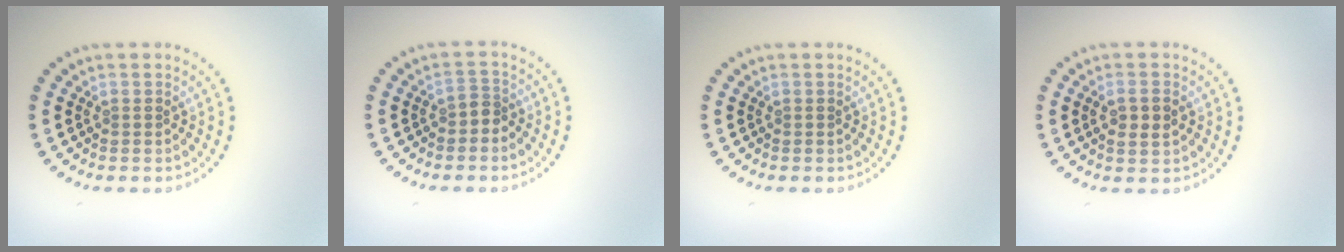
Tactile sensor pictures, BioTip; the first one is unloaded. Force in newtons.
{"total": 1.4, "press": 1.0, "slide": 0.9}
{"total": 0.0}
{"total": 2.1, "press": 2.0, "slide": 0.4}